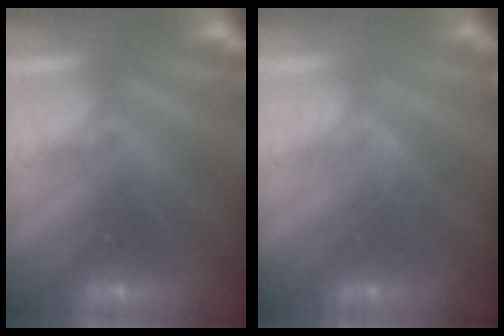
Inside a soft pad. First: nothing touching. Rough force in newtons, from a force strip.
{"total": 2.1}